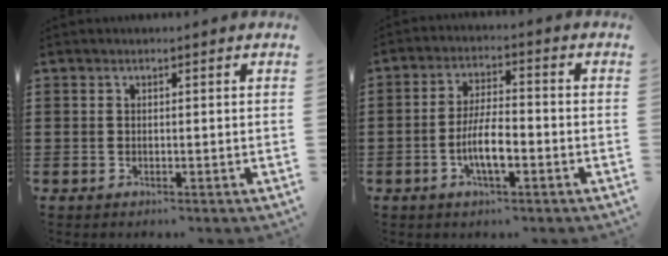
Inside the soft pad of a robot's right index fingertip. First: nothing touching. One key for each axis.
{"total": 6.8, "fx": -2.2, "fy": 2.1, "fz": 6.1, "tx": -0.129, "ty": -0.003, "tz": -0.045}